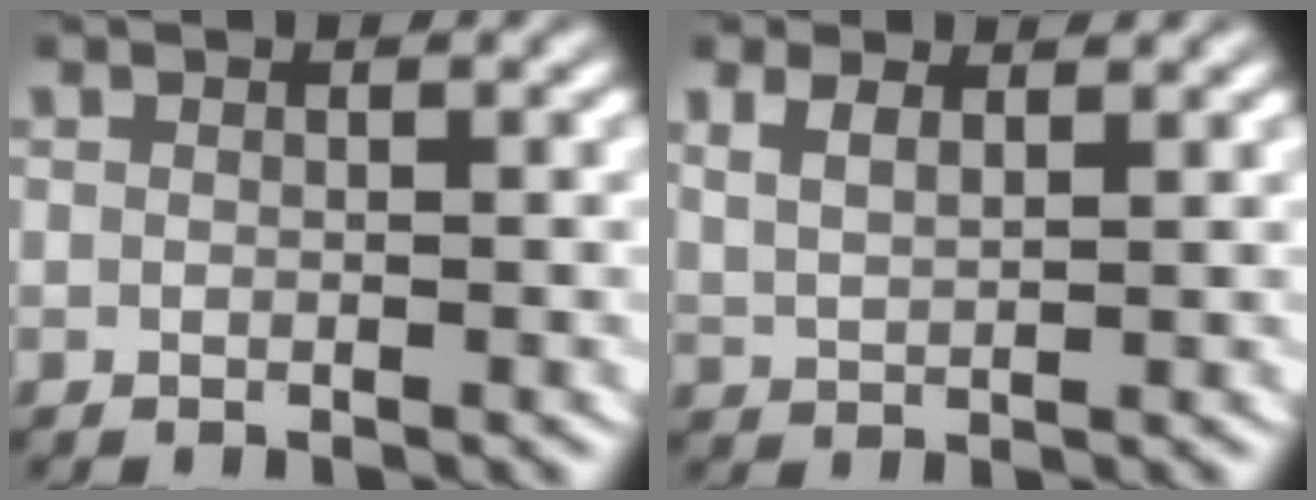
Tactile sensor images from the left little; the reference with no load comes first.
{"total": 2.2, "force": [1.7, 0.9, 1.2], "torque": [-0.028, -0.007, 0.038]}